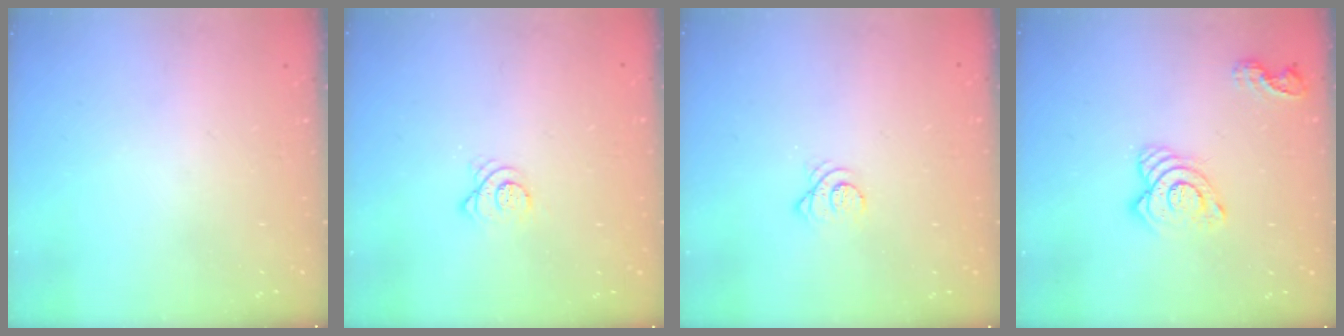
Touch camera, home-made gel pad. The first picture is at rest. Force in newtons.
{"total": 3.2, "press": 3.2, "slide": 0.2}
{"total": 3.4, "press": 3.3, "slide": 0.6}
{"total": 11.1, "press": 11.1, "slide": 1.0}